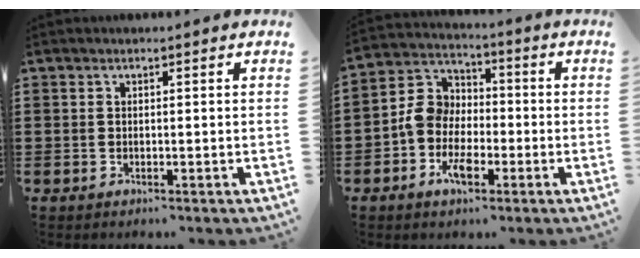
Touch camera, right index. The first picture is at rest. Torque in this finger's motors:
{"motor_torque": [1.07, 1.07, 0.58, 0.05]}